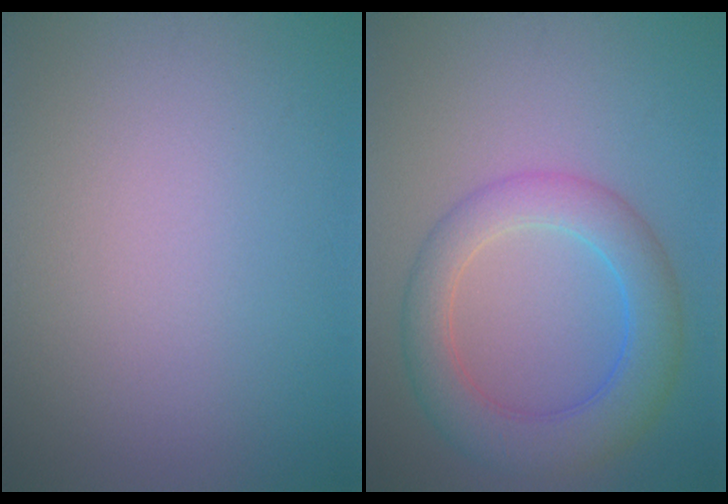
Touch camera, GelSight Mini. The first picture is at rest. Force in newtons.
{"total": 6.0, "press": 6.0, "slide": 0.3}